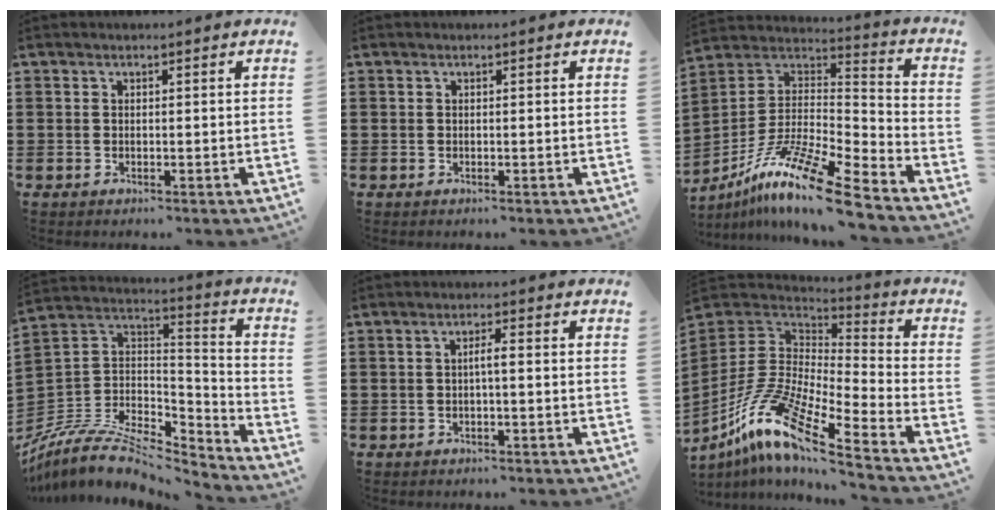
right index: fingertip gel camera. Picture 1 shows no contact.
{"total": 0.0}
{"total": 14.0, "force": [-10.6, 1.0, 9.1], "torque": [-0.176, 0.015, -0.203]}
{"total": 8.6, "force": [-6.8, 3.5, 3.9], "torque": [-0.093, 0.004, -0.133]}
{"total": 1.9, "force": [-0.3, 0.2, 1.9], "torque": [-0.036, 0.002, -0.007]}
{"total": 13.2, "force": [-9.5, 2.6, 8.8], "torque": [-0.206, 0.000, -0.198]}